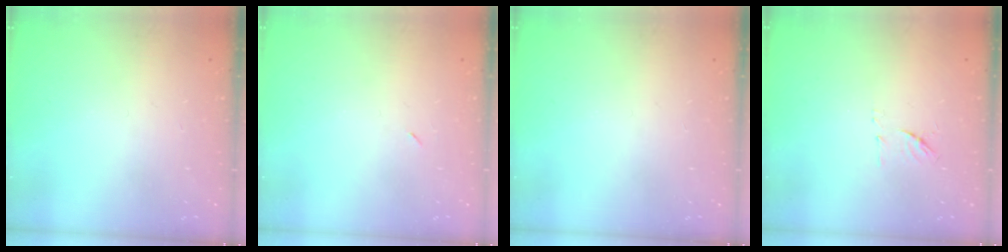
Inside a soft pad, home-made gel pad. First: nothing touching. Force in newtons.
{"total": 2.2, "press": 1.8, "slide": 1.2}
{"total": 0.0}
{"total": 6.8, "press": 6.6, "slide": 1.2}